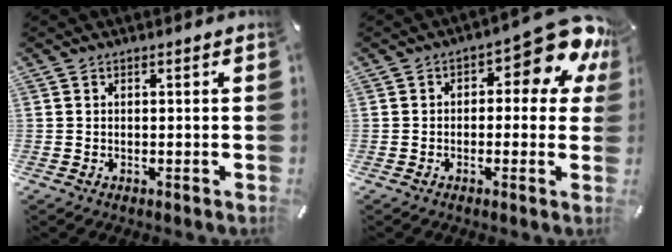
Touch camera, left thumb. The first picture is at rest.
{"total": 11.6, "force": [5.8, 4.5, 8.9], "torque": [-0.114, -0.051, 0.095]}